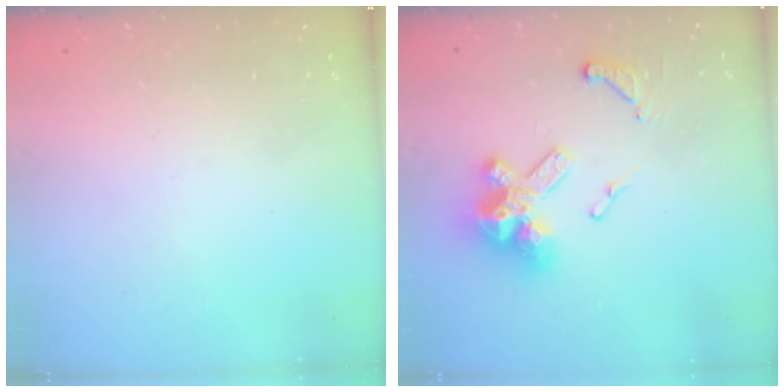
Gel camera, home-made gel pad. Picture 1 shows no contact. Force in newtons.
{"total": 14.9, "press": 14.8, "slide": 1.8}